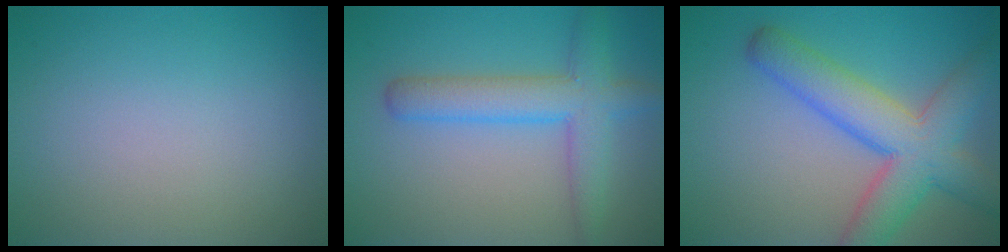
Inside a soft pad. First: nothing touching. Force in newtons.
{"total": 4.9, "press": 4.9, "slide": 0.3}
{"total": 7.6, "press": 7.6, "slide": 0.4}